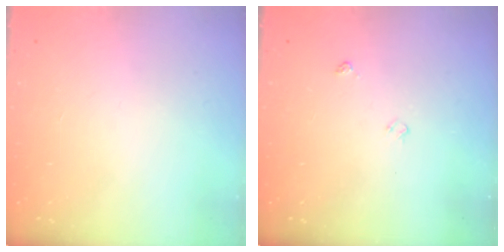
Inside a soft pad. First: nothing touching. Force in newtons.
{"total": 3.8, "press": 3.7, "slide": 0.6}